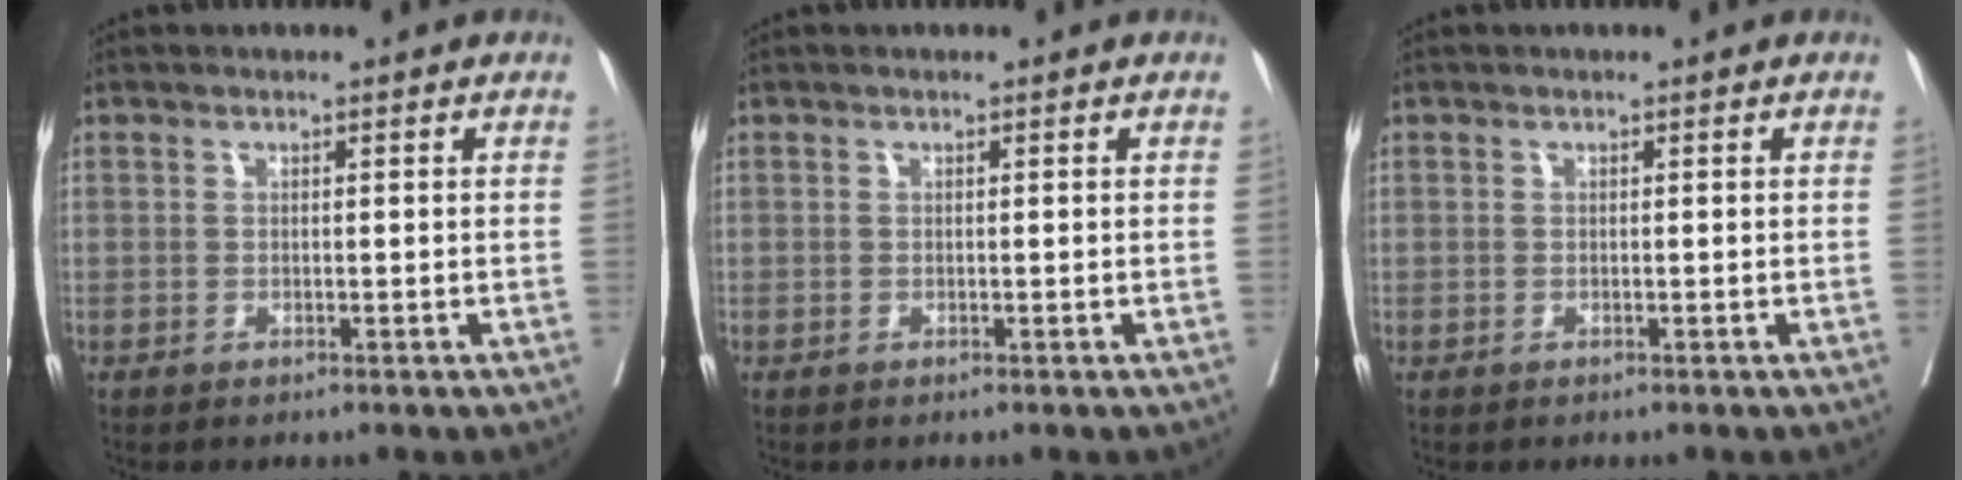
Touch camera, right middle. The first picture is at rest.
{"total": 0.0}
{"total": 0.0}